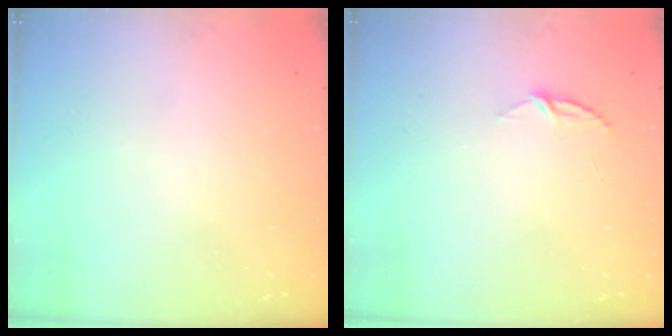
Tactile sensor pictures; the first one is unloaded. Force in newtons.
{"total": 3.9, "press": 3.8, "slide": 0.4}